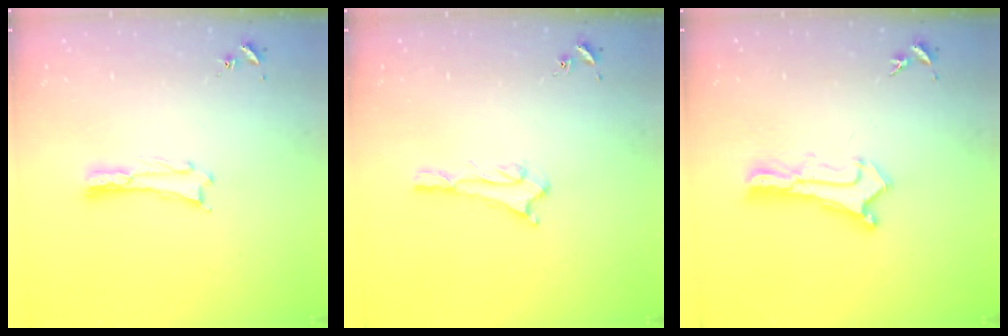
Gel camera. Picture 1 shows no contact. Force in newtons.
{"total": 2.0, "press": 2.0, "slide": 0.2}
{"total": 1.1, "press": 1.1, "slide": 0.1}